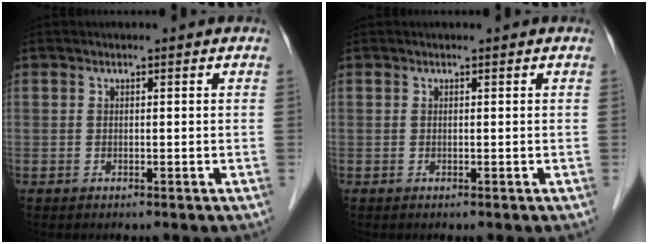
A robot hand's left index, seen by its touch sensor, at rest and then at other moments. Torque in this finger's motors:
{"motor_torque": [0.14, 0.05, 0.04, -0.01]}